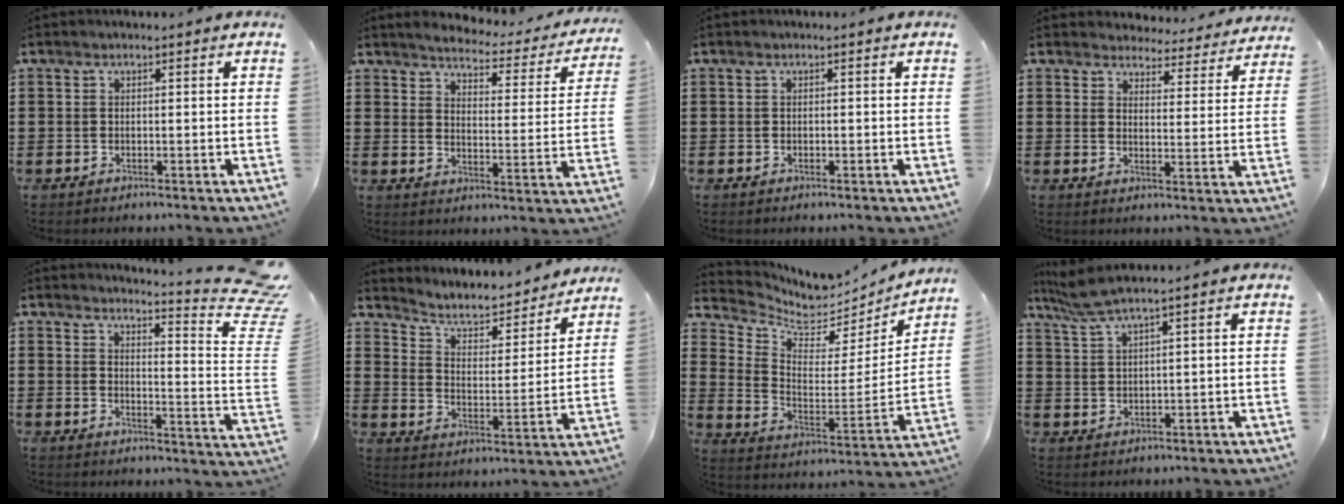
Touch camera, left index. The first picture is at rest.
{"total": 2.8, "force": [2.7, 0.2, 0.8], "torque": [-0.035, -0.026, 0.037]}
{"total": 0.0}
{"total": 4.4, "force": [4.4, 0.6, 0.2], "torque": [-0.018, -0.029, 0.075]}
{"total": 6.0, "force": [5.0, -0.3, 3.2], "torque": [-0.044, -0.060, 0.073]}
{"total": 4.5, "force": [3.7, 1.7, 1.9], "torque": [-0.057, -0.024, 0.056]}
{"total": 5.7, "force": [5.1, 2.0, 1.5], "torque": [-0.062, -0.050, 0.088]}
{"total": 3.8, "force": [2.7, 0.0, 2.7], "torque": [-0.061, 0.000, 0.048]}